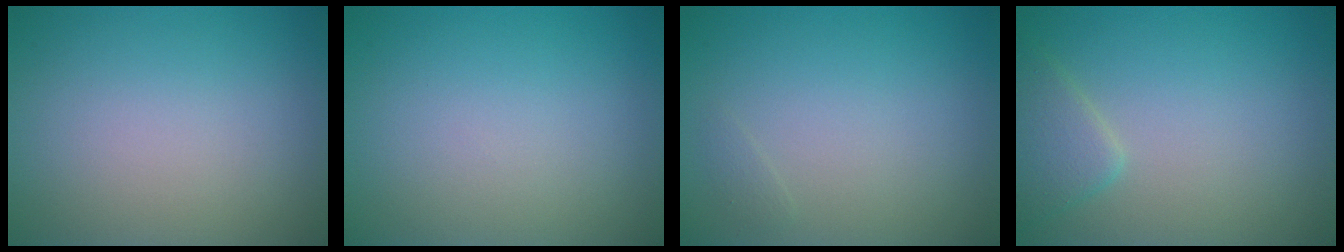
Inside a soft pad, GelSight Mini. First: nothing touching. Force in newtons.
{"total": 0.0}
{"total": 0.5, "press": 0.5, "slide": 0.1}
{"total": 2.3, "press": 2.3, "slide": 0.1}